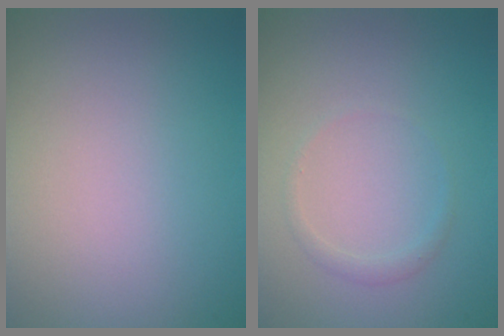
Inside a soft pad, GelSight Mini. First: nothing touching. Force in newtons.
{"total": 0.8, "press": 0.8, "slide": 0.1}